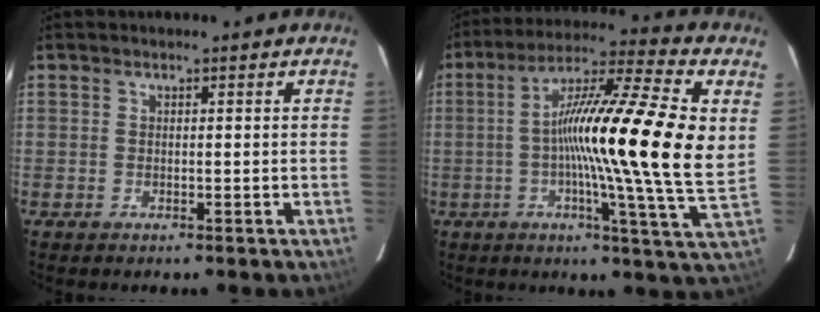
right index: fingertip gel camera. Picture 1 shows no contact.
{"total": 21.4, "force": [2.0, -0.4, 21.3], "torque": [-0.328, 0.009, 0.010]}